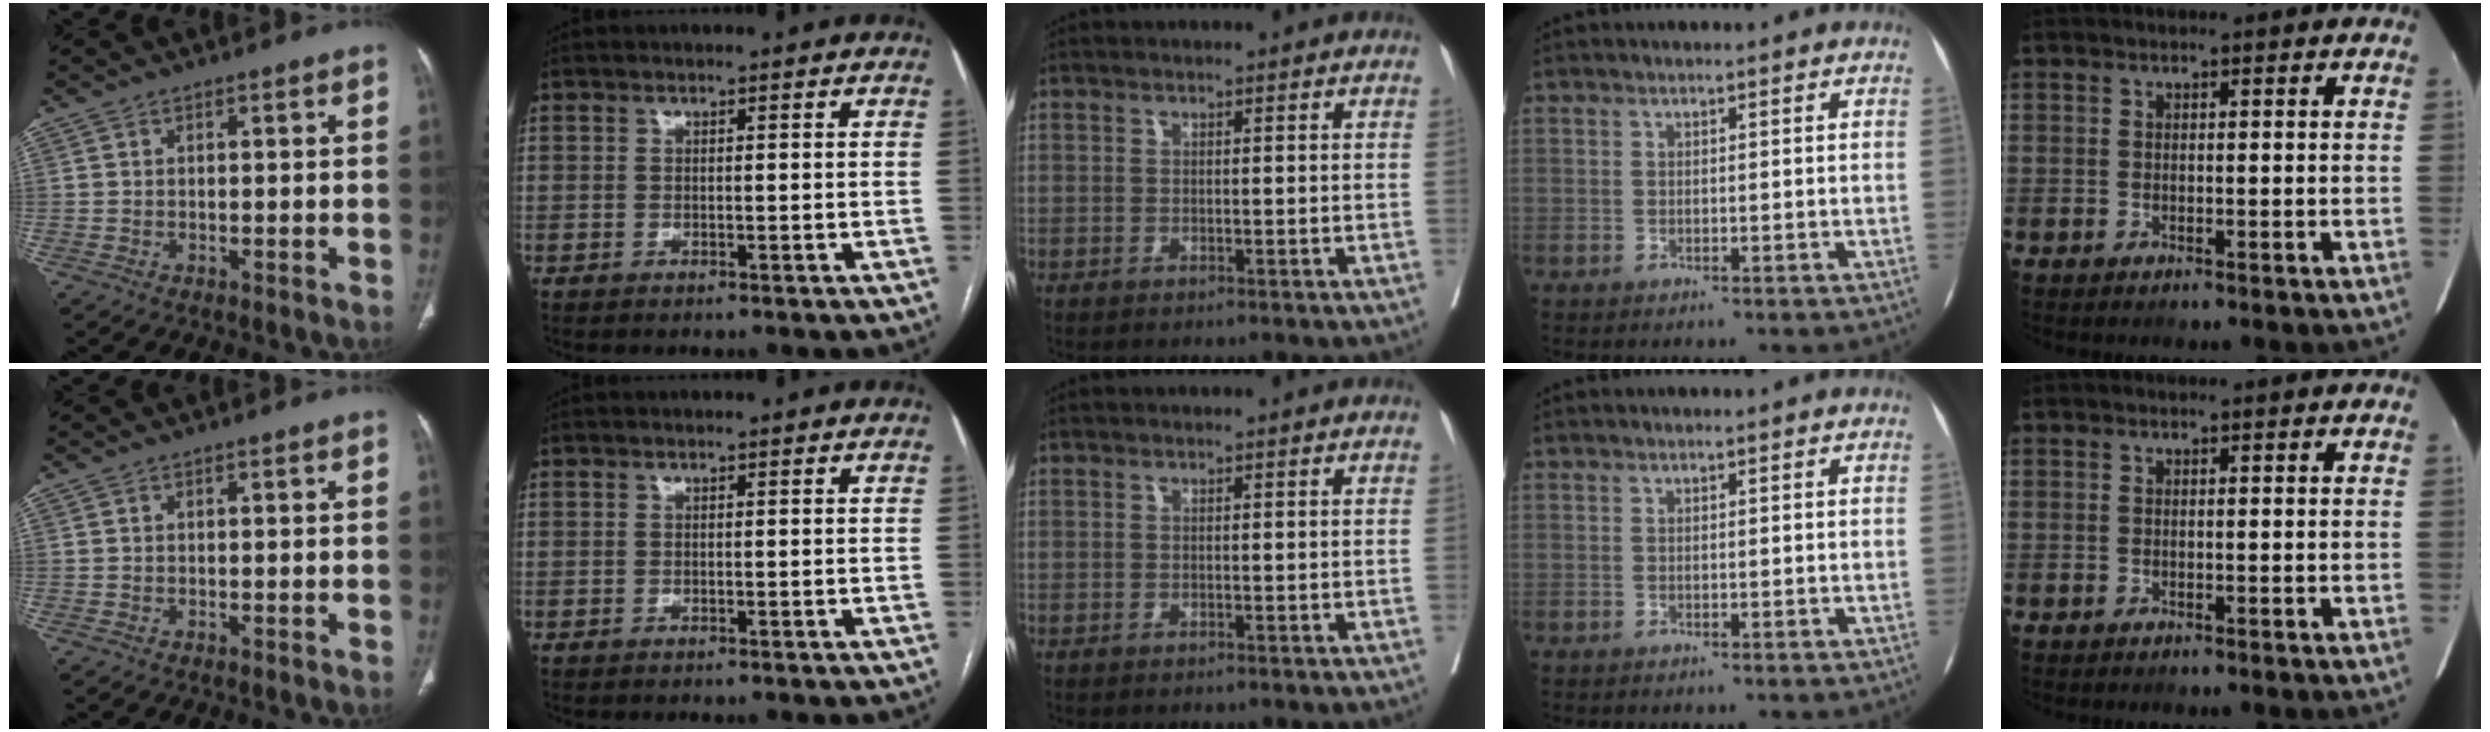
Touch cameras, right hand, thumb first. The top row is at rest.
{}